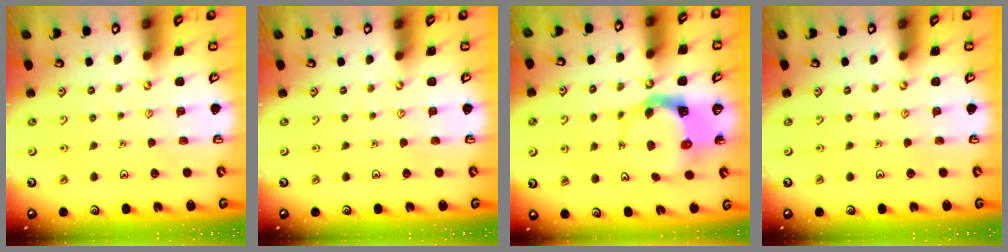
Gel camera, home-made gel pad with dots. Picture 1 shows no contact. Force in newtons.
{"total": 0.0}
{"total": 6.2, "press": 6.1, "slide": 1.1}
{"total": 0.0}